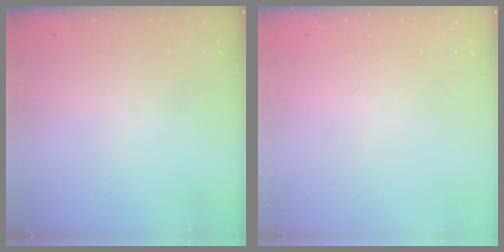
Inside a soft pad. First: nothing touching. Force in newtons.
{"total": 0.0}